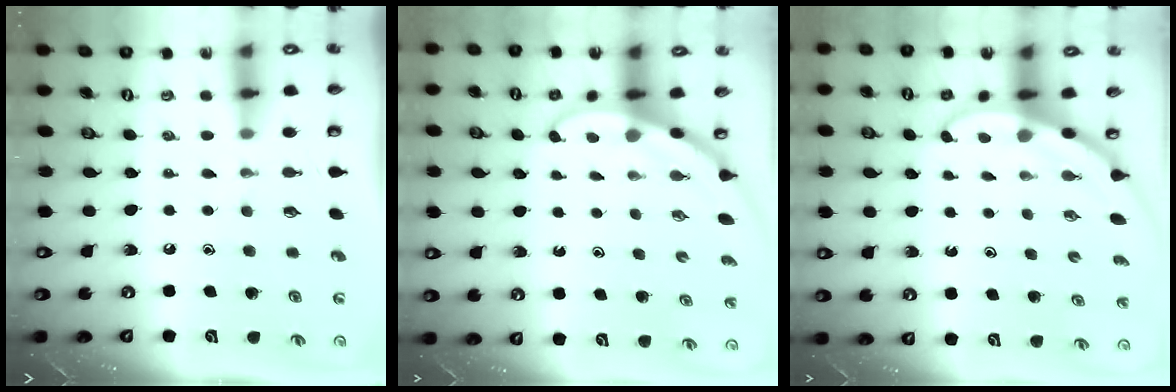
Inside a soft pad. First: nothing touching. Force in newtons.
{"total": 3.3, "press": 3.3, "slide": 0.2}
{"total": 3.1, "press": 3.1, "slide": 0.2}